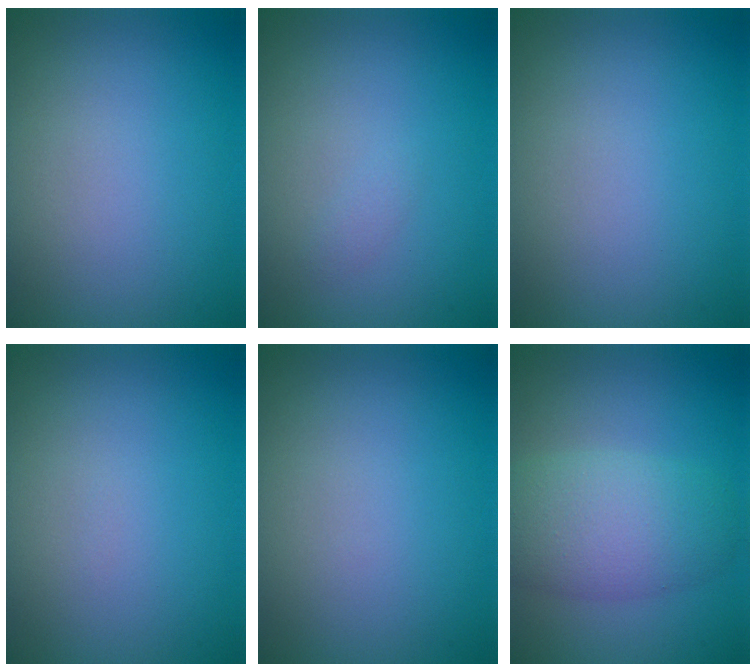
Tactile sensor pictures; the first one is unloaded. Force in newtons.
{"total": 0.6, "press": 0.6, "slide": 0.0}
{"total": 0.0}
{"total": 0.0}
{"total": 0.0}
{"total": 5.4, "press": 5.4, "slide": 0.3}